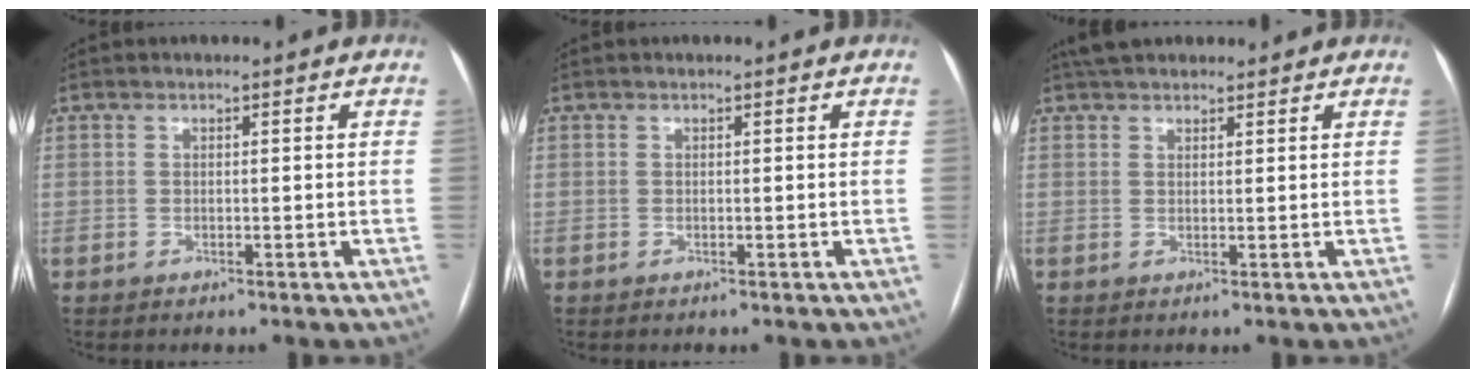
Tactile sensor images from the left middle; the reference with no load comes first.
{"total": 0.0}
{"total": 6.2, "force": [5.4, 2.1, 2.4], "torque": [-0.031, 0.037, 0.088]}